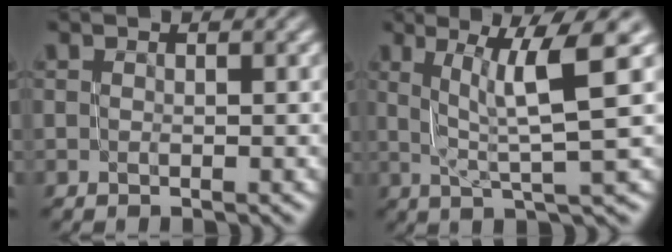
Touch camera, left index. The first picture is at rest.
{"total": 6.3, "force": [2.1, 0.9, 5.9], "torque": [-0.088, 0.011, 0.037]}